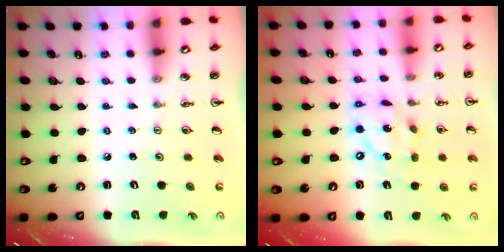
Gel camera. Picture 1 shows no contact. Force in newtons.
{"total": 13.0, "press": 12.9, "slide": 1.3}